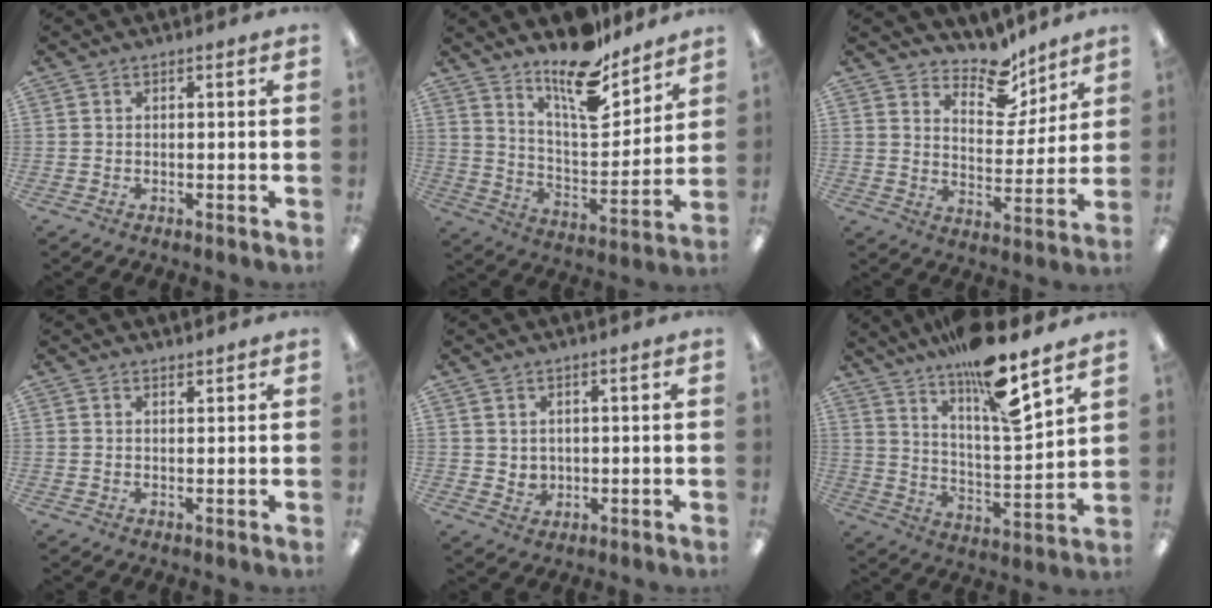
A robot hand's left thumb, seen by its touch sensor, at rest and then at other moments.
{"total": 15.5, "force": [12.0, 5.3, 8.4], "torque": [-0.133, -0.083, 0.205]}
{"total": 11.0, "force": [9.0, 5.1, 3.8], "torque": [-0.046, -0.069, 0.162]}
{"total": 1.2, "force": [1.1, 0.3, 0.4], "torque": [-0.008, -0.002, 0.021]}
{"total": 2.8, "force": [1.8, 2.1, 0.3], "torque": [-0.005, -0.009, 0.032]}
{"total": 15.4, "force": [12.2, 1.8, 9.2], "torque": [-0.164, -0.083, 0.199]}